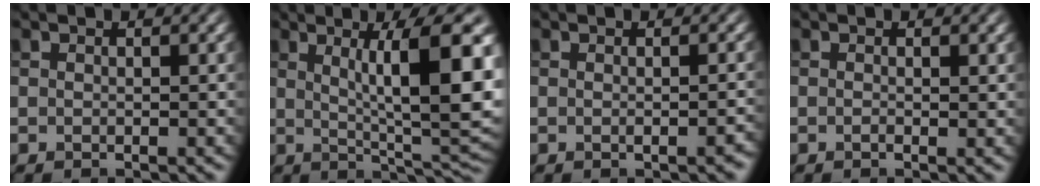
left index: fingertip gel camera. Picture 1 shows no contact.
{"total": 11.0, "force": [2.5, 2.4, 10.5], "torque": [-0.132, -0.002, 0.041]}
{"total": 1.3, "force": [-0.3, 0.4, 1.3], "torque": [-0.015, 0.000, -0.004]}
{"total": 1.0, "force": [0.0, 0.2, 0.9], "torque": [-0.014, -0.004, -0.002]}